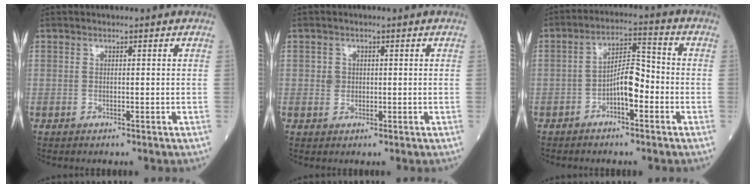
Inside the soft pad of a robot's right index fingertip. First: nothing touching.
{"total": 1.5, "force": [0.2, 1.4, 0.4], "torque": [-0.005, 0.002, 0.004]}
{"total": 6.1, "force": [-2.3, 1.9, 5.3], "torque": [-0.095, 0.019, -0.042]}